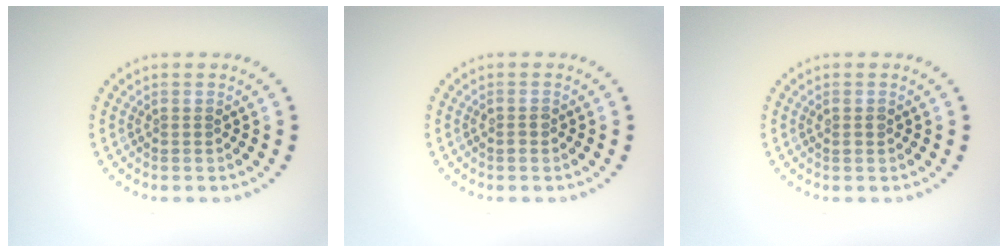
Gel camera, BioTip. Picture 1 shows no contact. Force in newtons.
{"total": 0.8, "press": 0.8, "slide": 0.2}
{"total": 0.8, "press": 0.8, "slide": 0.2}